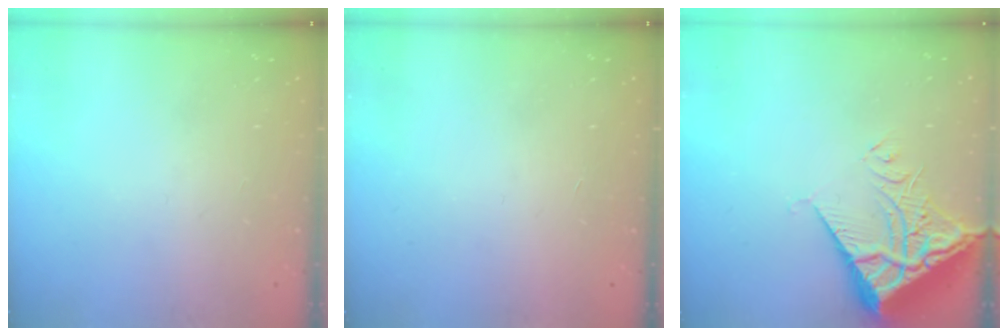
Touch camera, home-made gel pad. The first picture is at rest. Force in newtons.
{"total": 1.7, "press": 1.7, "slide": 0.1}
{"total": 7.5, "press": 7.4, "slide": 1.0}